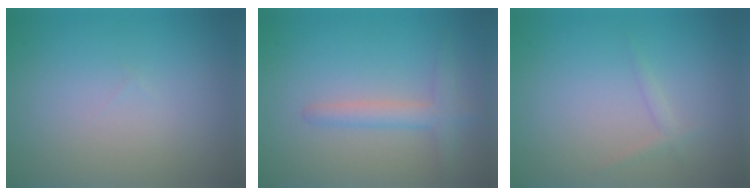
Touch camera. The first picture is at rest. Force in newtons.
{"total": 2.3, "press": 2.3, "slide": 0.2}
{"total": 0.9, "press": 0.9, "slide": 0.1}